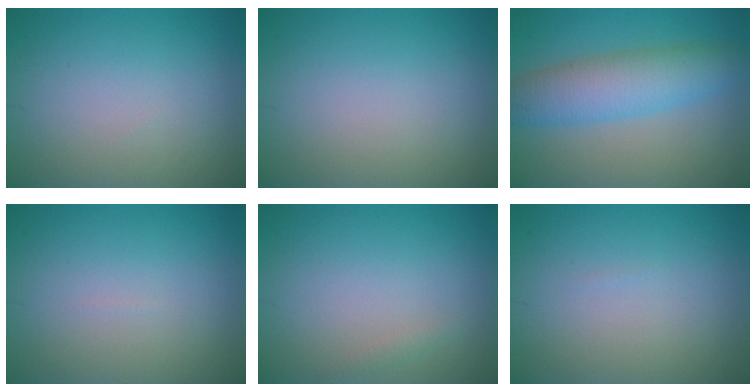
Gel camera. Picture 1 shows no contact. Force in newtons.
{"total": 0.0}
{"total": 6.0, "press": 6.0, "slide": 0.1}
{"total": 0.0}
{"total": 0.6, "press": 0.6, "slide": 0.0}
{"total": 0.0}